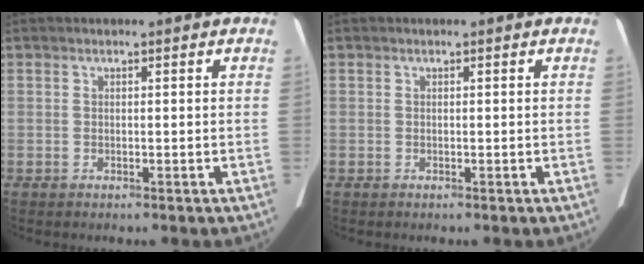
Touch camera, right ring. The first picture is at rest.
{"total": 0.0}